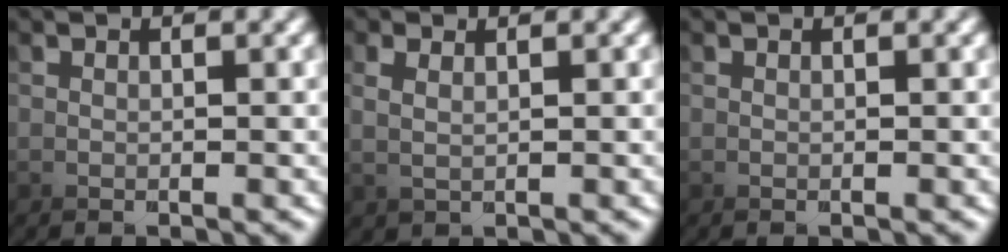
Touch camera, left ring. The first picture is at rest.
{"total": 2.5, "force": [0.2, -2.4, -0.8], "torque": [0.023, 0.011, 0.002]}
{"total": 0.0}